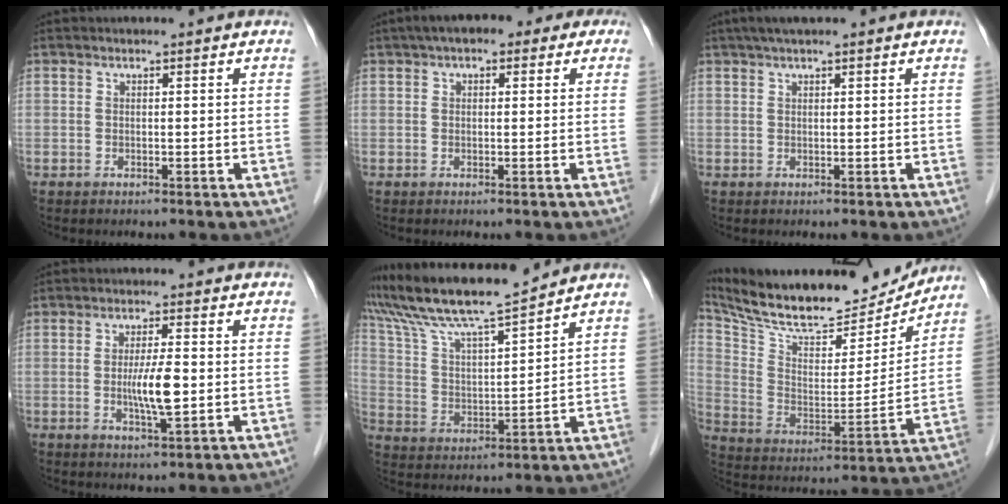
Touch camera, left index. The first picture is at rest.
{"total": 6.5, "force": [3.7, 3.2, 4.3], "torque": [-0.059, 0.046, 0.047]}
{"total": 3.5, "force": [2.6, 0.3, 2.2], "torque": [-0.038, 0.027, 0.046]}
{"total": 5.3, "force": [-0.5, 0.5, 5.2], "torque": [-0.102, -0.009, -0.009]}
{"total": 13.3, "force": [12.2, -0.6, 5.3], "torque": [-0.112, 0.008, 0.226]}
{"total": 21.9, "force": [20.0, 4.7, 7.8], "torque": [-0.148, -0.011, 0.317]}